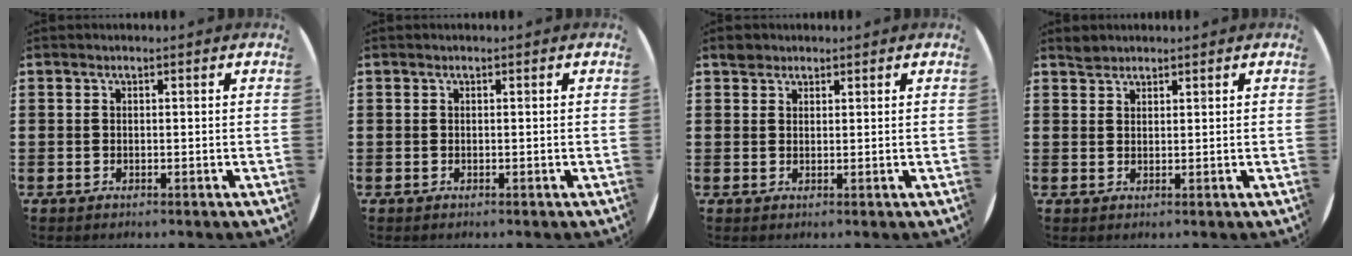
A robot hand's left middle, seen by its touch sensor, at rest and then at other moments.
{"total": 0.0}
{"total": 1.5, "force": [1.4, 0.7, 0.1], "torque": [0.004, -0.001, 0.025]}
{"total": 1.4, "force": [1.3, 0.4, -0.1], "torque": [-0.002, 0.002, 0.026]}